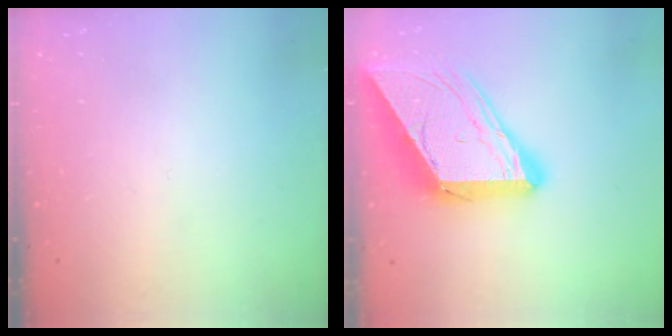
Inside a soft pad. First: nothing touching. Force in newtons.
{"total": 17.5, "press": 17.4, "slide": 1.7}